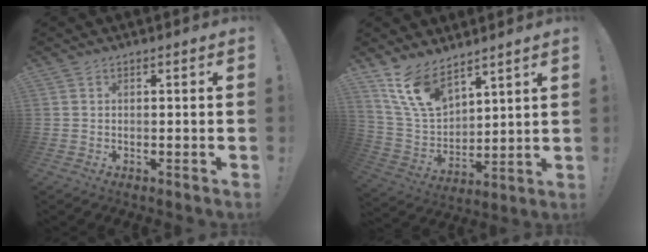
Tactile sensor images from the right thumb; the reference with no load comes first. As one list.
[{"total": 13.7, "force": [9.8, 7.0, 6.5], "torque": [-0.143, -0.052, 0.194]}]